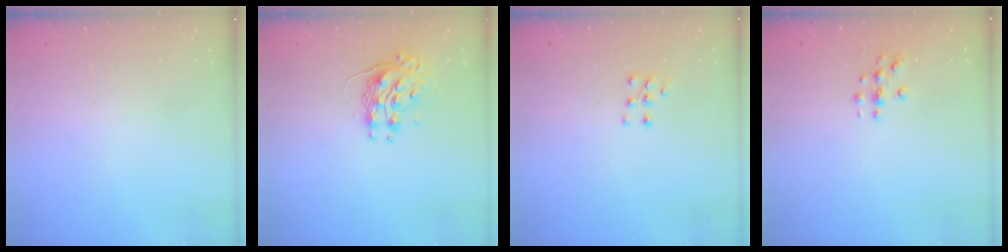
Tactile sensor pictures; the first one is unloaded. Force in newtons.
{"total": 9.0, "press": 9.0, "slide": 0.4}
{"total": 6.1, "press": 6.0, "slide": 0.5}
{"total": 3.1, "press": 3.1, "slide": 0.2}